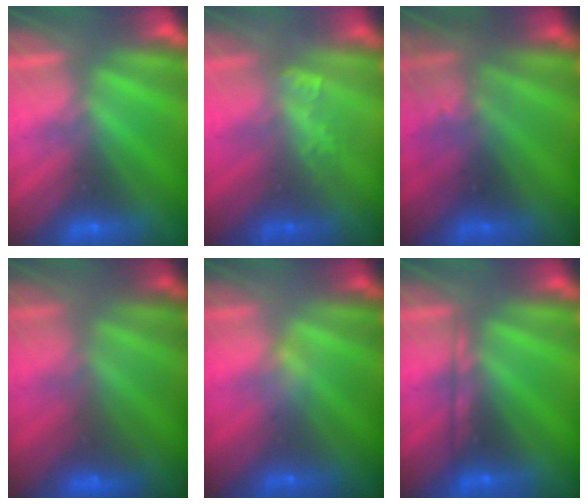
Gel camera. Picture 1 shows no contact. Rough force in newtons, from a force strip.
{"total": 2.2}
{"total": 2.8}
{"total": 2.4}
{"total": 2.4}
{"total": 2.1}